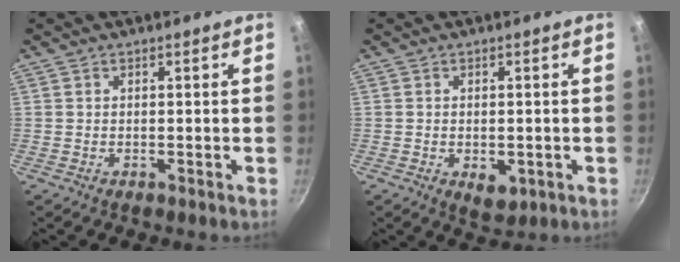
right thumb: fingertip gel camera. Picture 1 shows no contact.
{"total": 4.2, "force": [-1.0, 2.5, 3.2], "torque": [-0.040, -0.006, -0.009]}